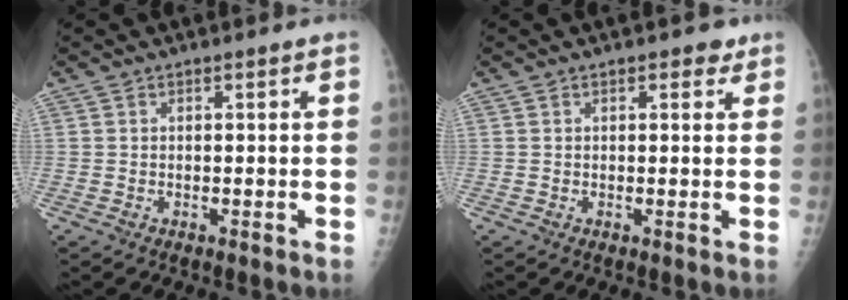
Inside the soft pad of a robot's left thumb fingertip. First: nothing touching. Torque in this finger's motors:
{"motor_torque": [-0.36, -0.02, -0.28, -0.38, -0.04]}